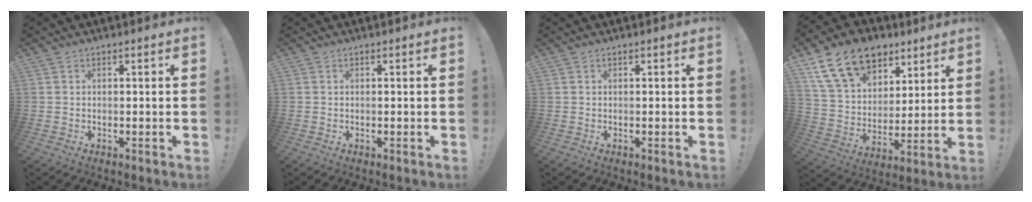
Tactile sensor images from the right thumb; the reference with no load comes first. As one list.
[{"total": 0.0}, {"total": 0.0}, {"total": 19.1, "force": [11.3, 12.5, 8.9], "torque": [-0.148, -0.058, 0.220]}]